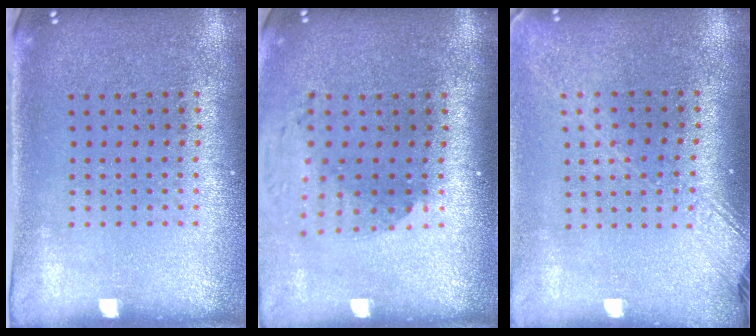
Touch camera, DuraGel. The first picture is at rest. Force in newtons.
{"total": 1.7, "press": 1.3, "slide": 1.1}
{"total": 1.8, "press": 1.4, "slide": 1.0}